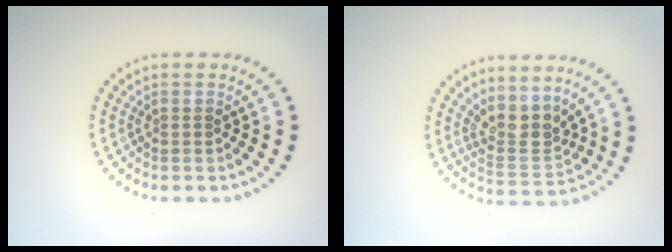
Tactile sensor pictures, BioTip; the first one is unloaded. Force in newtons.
{"total": 3.2, "press": 2.4, "slide": 2.1}